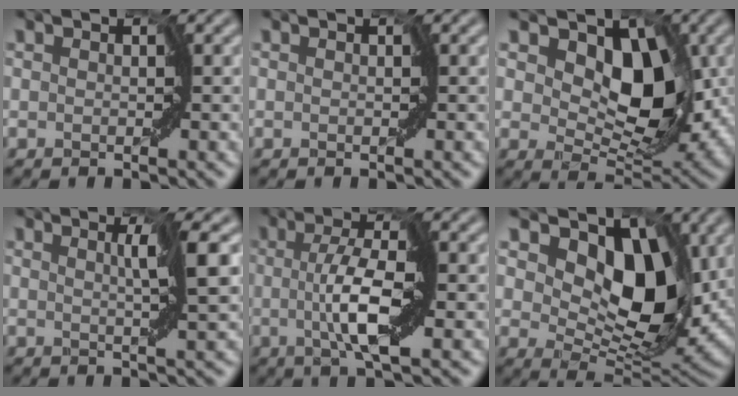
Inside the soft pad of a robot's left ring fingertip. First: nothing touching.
{"total": 0.0}
{"total": 10.2, "force": [2.9, 6.3, 7.4], "torque": [-0.114, -0.004, 0.040]}
{"total": 2.6, "force": [0.6, -0.3, 2.5], "torque": [-0.053, 0.000, 0.012]}
{"total": 5.1, "force": [-0.7, 0.7, 5.0], "torque": [-0.105, 0.005, -0.014]}
{"total": 11.4, "force": [4.0, 6.7, 8.3], "torque": [-0.129, -0.011, 0.064]}